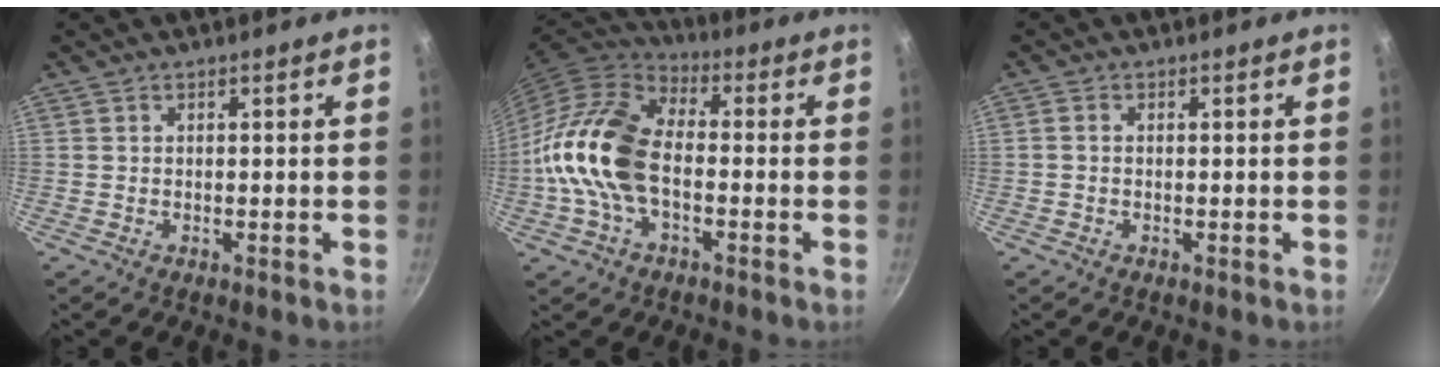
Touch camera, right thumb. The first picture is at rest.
{"total": 16.0, "force": [-2.4, 9.7, 12.5], "torque": [-0.220, 0.035, -0.062]}
{"total": 0.9, "force": [-0.1, 0.6, 0.6], "torque": [-0.011, 0.004, -0.003]}